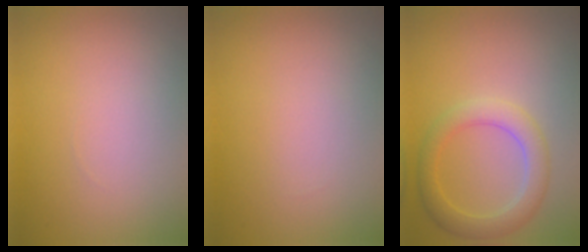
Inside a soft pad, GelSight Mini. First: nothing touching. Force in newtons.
{"total": 0.0}
{"total": 3.3, "press": 3.3, "slide": 0.2}